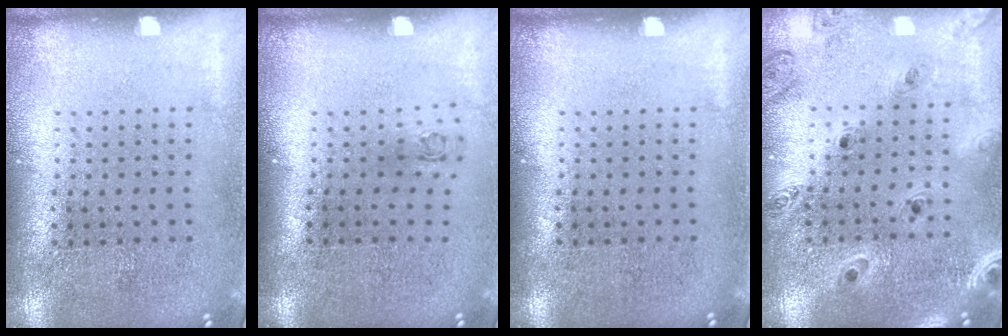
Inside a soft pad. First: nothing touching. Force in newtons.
{"total": 0.7, "press": 0.3, "slide": 0.6}
{"total": 0.0}
{"total": 1.3, "press": 1.3, "slide": 0.2}